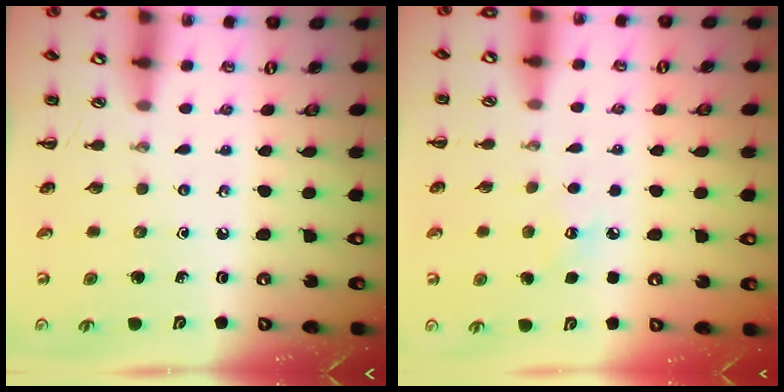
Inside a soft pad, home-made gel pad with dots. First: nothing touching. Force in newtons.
{"total": 5.7, "press": 5.5, "slide": 1.6}